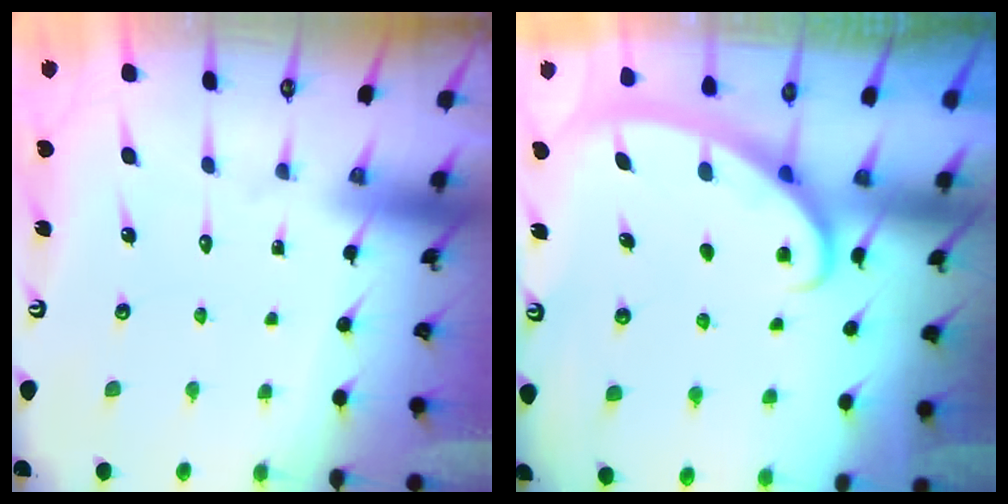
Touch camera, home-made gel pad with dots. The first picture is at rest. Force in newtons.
{"total": 2.9, "press": 2.9, "slide": 0.4}